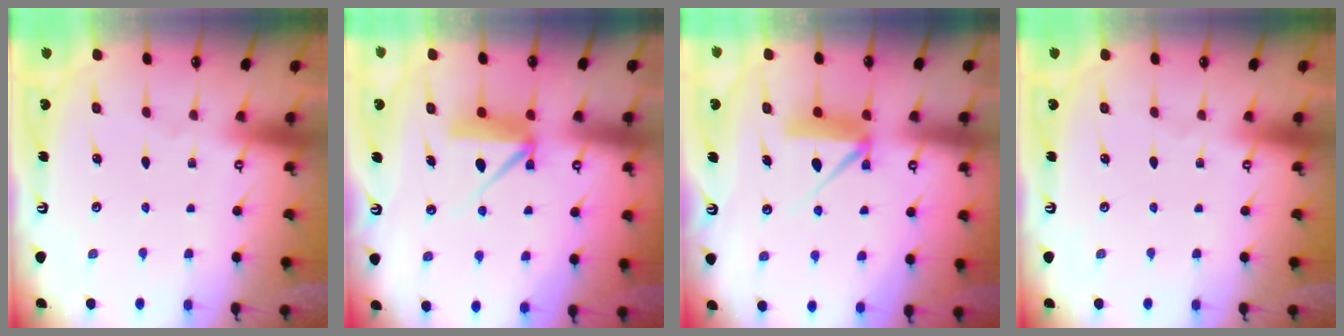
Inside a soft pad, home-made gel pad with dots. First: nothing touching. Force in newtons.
{"total": 8.4, "press": 8.4, "slide": 0.6}
{"total": 10.1, "press": 10.1, "slide": 0.6}
{"total": 0.0}